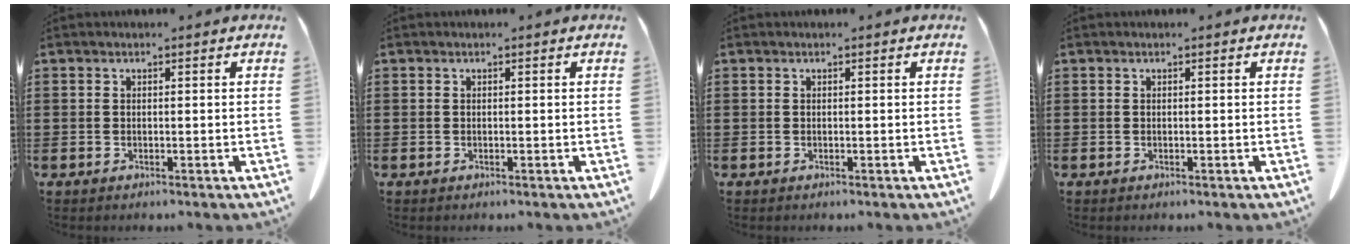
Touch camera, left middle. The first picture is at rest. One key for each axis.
{"total": 0.0}
{"total": 0.0}
{"total": 0.0}